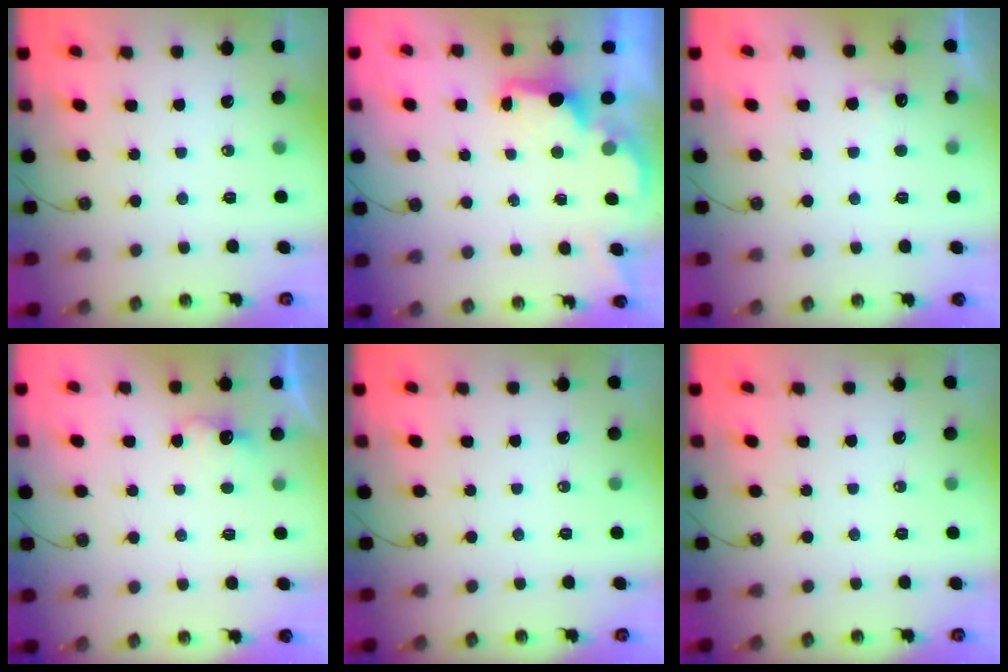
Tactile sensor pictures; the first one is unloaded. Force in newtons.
{"total": 2.1, "press": 1.9, "slide": 0.8}
{"total": 6.3, "press": 6.2, "slide": 1.3}
{"total": 2.8, "press": 2.7, "slide": 0.9}
{"total": 0.0}
{"total": 0.0}